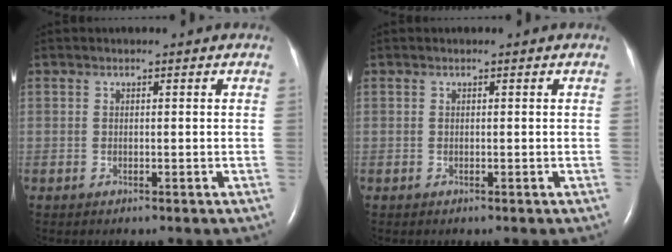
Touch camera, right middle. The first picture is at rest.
{"total": 0.0}